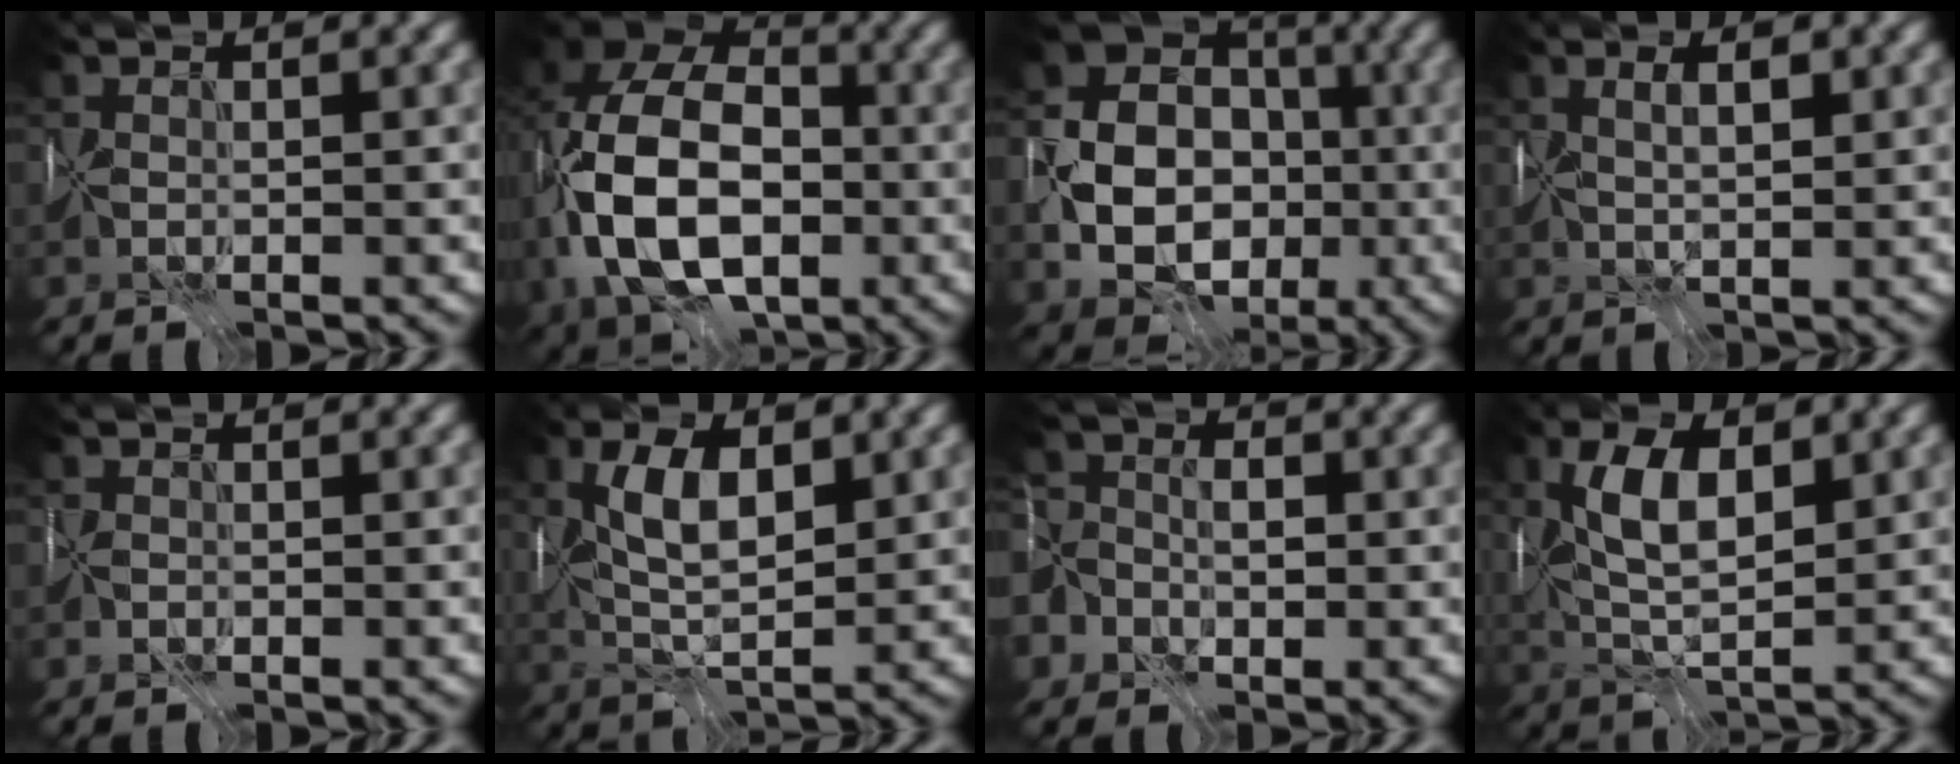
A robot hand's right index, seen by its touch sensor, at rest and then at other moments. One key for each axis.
{"total": 16.2, "fx": -2.5, "fy": 11.3, "fz": 11.3, "tx": -0.242, "ty": -0.022, "tz": -0.052}
{"total": 13.5, "fx": -2.3, "fy": 11.2, "fz": 7.1, "tx": -0.122, "ty": -0.029, "tz": -0.051}
{"total": 2.5, "fx": 1.0, "fy": 0.6, "fz": 2.2, "tx": -0.030, "ty": 0.001, "tz": 0.017}
{"total": 0.7, "fx": -0.3, "fy": 0.7, "fz": 0.1, "tx": 0.002, "ty": -0.004, "tz": -0.007}
{"total": 6.3, "fx": 1.9, "fy": 2.8, "fz": 5.3, "tx": -0.105, "ty": 0.008, "tz": 0.034}
{"total": 7.9, "fx": -2.1, "fy": 6.7, "fz": 3.8, "tx": -0.080, "ty": 0.006, "tz": -0.078}
{"total": 7.2, "fx": 2.2, "fy": 3.3, "fz": 6.1, "tx": -0.120, "ty": 0.011, "tz": 0.035}